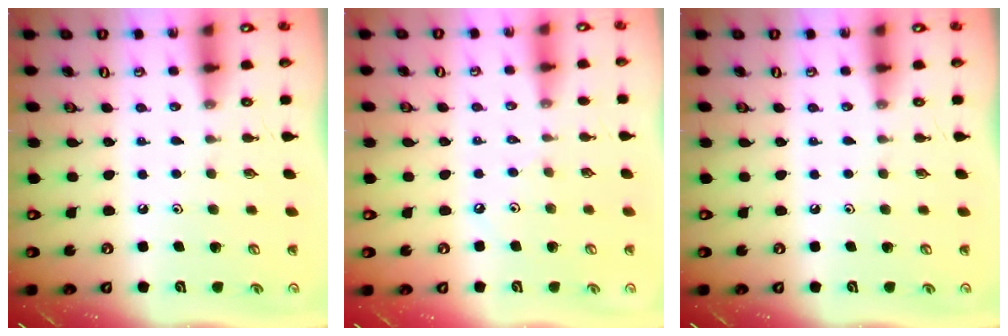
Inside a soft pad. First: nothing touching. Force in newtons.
{"total": 1.9, "press": 1.8, "slide": 0.5}
{"total": 0.0}